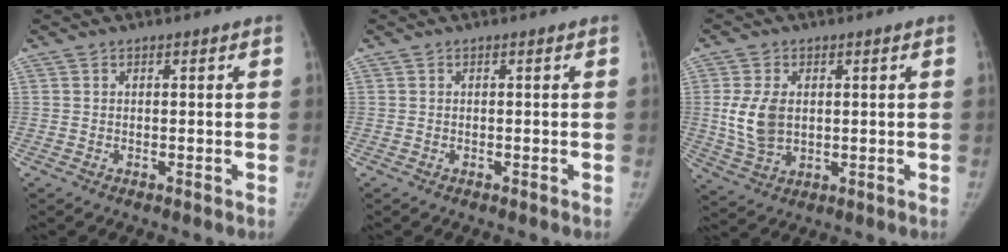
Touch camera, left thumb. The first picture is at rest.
{"total": 0.0}
{"total": 7.9, "force": [0.8, 5.3, 5.8], "torque": [-0.102, -0.011, 0.026]}